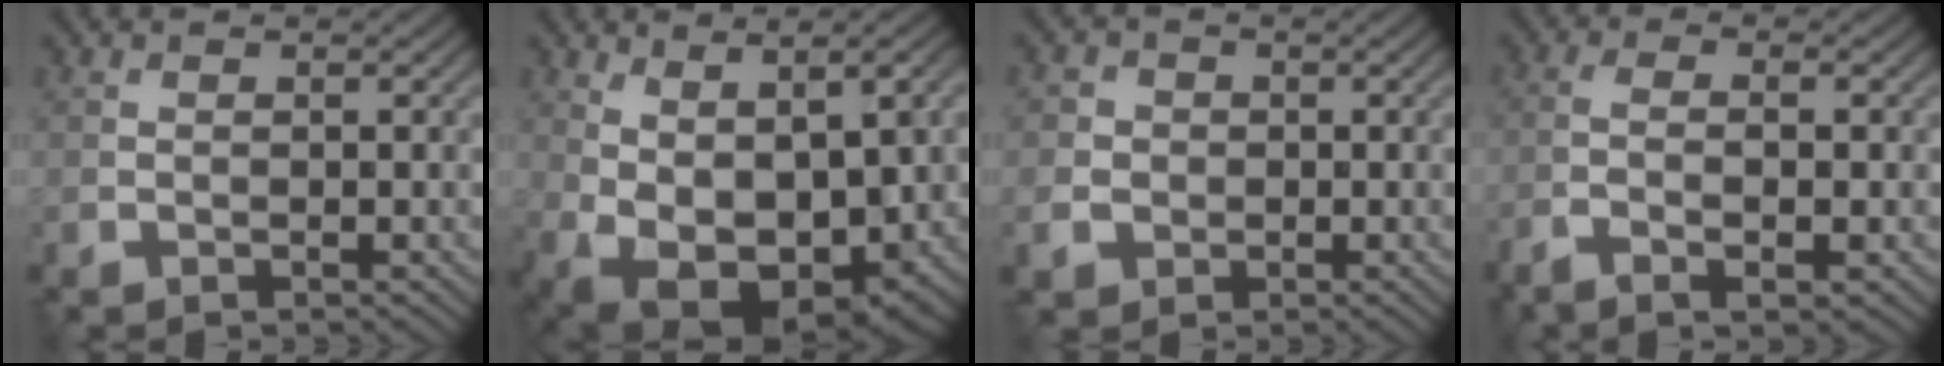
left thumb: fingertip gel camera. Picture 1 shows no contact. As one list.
[{"total": 13.3, "force": [0.1, 6.7, 11.5], "torque": [-0.216, -0.028, 0.042]}, {"total": 3.6, "force": [-0.5, 3.4, 0.9], "torque": [-0.021, 0.000, -0.021]}, {"total": 4.1, "force": [-1.8, 0.8, 3.6], "torque": [-0.070, 0.000, -0.040]}]